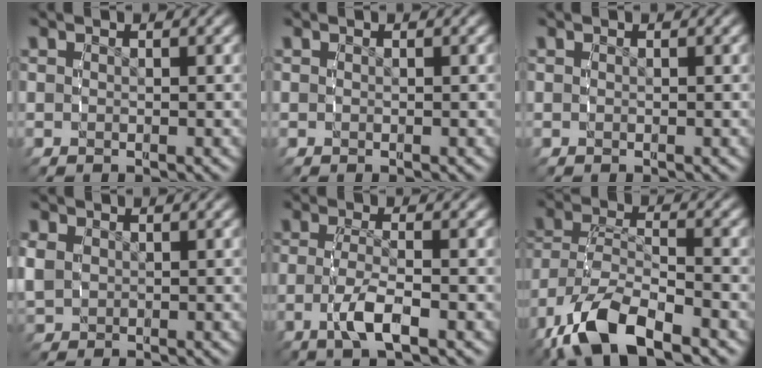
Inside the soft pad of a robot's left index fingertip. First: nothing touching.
{"total": 0.0}
{"total": 0.0}
{"total": 2.5, "force": [0.3, 2.2, 1.3], "torque": [-0.041, -0.005, 0.015]}
{"total": 3.5, "force": [-1.3, 0.7, 3.2], "torque": [-0.066, -0.016, -0.019]}
{"total": 6.3, "force": [-3.3, 3.0, 4.5], "torque": [-0.110, -0.034, -0.042]}